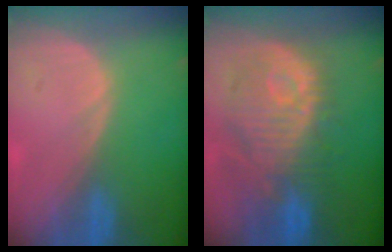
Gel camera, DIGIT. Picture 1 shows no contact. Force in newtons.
{"total": 11.6, "press": 10.7, "slide": 4.4}